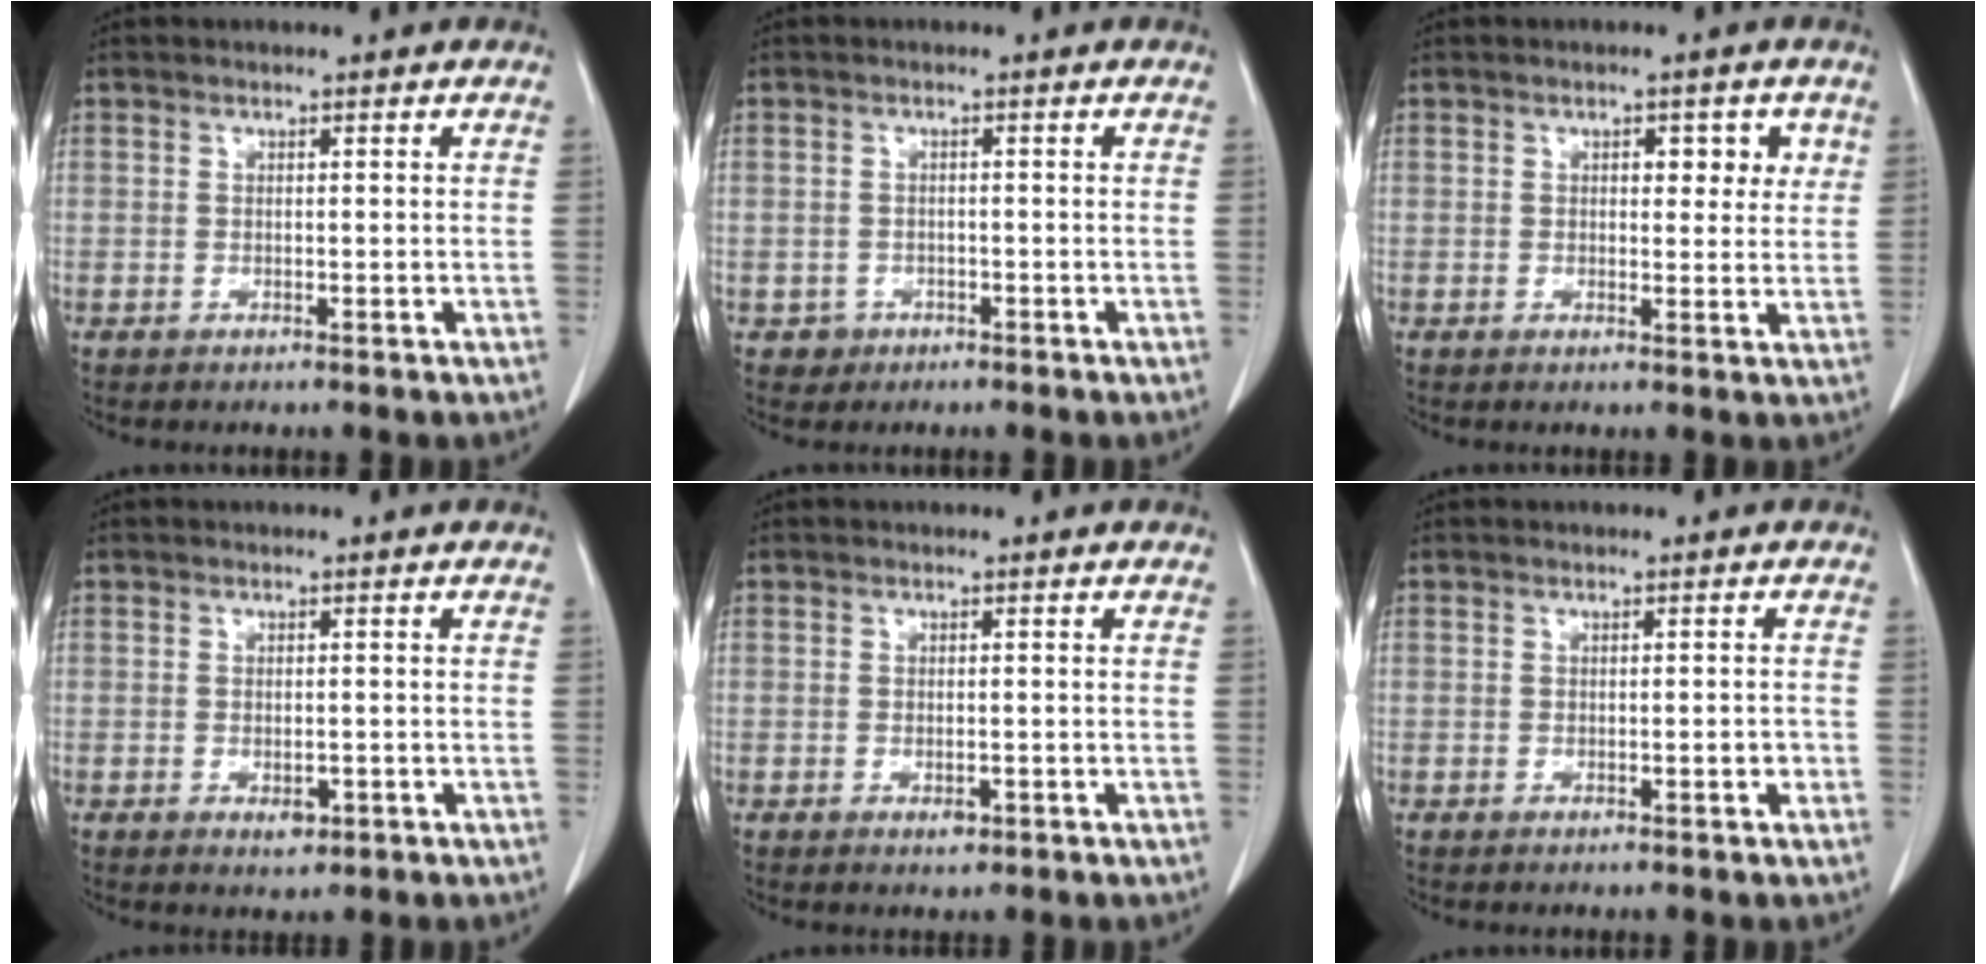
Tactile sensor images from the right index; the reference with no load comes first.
{"total": 2.0, "force": [-1.0, 1.8, -0.1], "torque": [0.006, 0.010, -0.015]}
{"total": 4.0, "force": [1.6, 2.0, 3.1], "torque": [-0.029, 0.003, 0.017]}
{"total": 1.9, "force": [-0.8, 1.0, 1.5], "torque": [-0.023, -0.001, -0.006]}
{"total": 1.3, "force": [-0.6, 0.5, 1.0], "torque": [-0.019, -0.002, -0.005]}
{"total": 1.2, "force": [-0.4, 0.3, 1.1], "torque": [-0.013, 0.001, -0.006]}